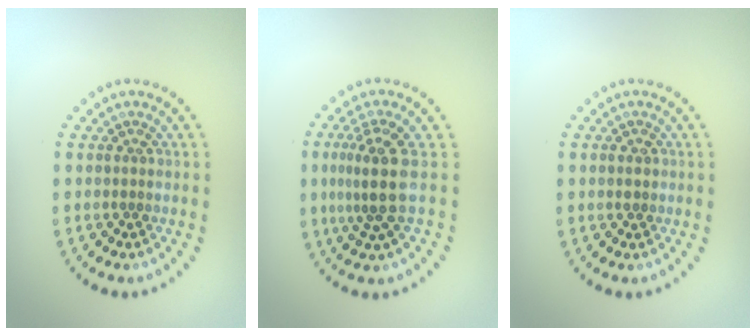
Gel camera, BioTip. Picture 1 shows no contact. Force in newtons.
{"total": 3.6, "press": 2.7, "slide": 2.4}
{"total": 1.1, "press": 1.1, "slide": 0.1}